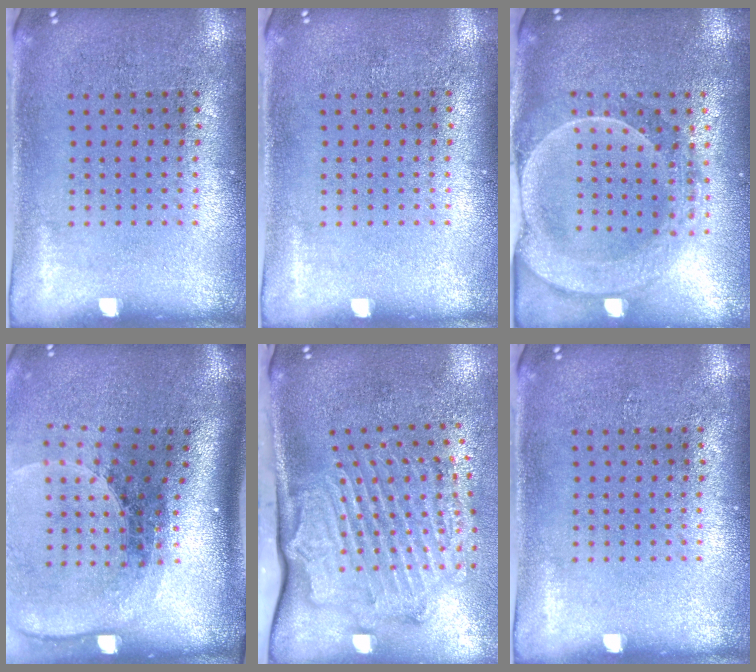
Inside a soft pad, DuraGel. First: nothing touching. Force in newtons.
{"total": 0.0}
{"total": 2.3, "press": 2.1, "slide": 1.0}
{"total": 2.6, "press": 1.9, "slide": 1.8}
{"total": 2.4, "press": 2.2, "slide": 0.9}
{"total": 0.0}